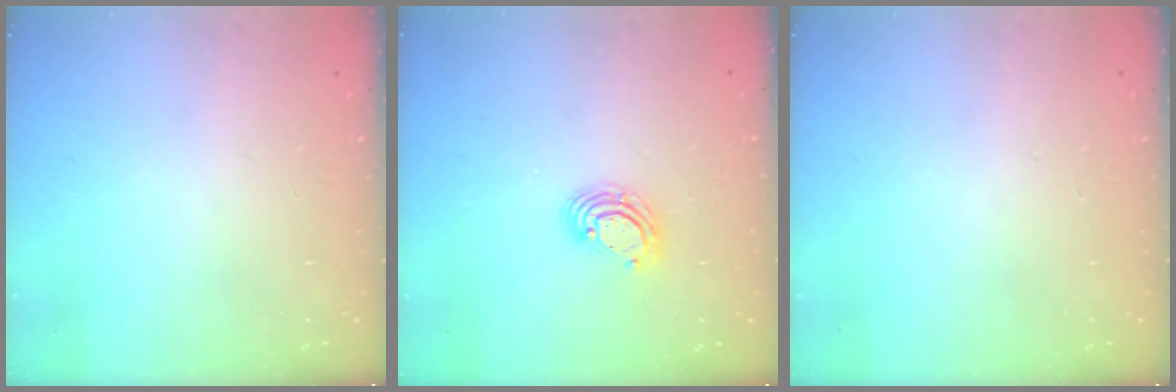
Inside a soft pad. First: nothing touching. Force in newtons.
{"total": 6.8, "press": 6.7, "slide": 0.8}
{"total": 0.0}